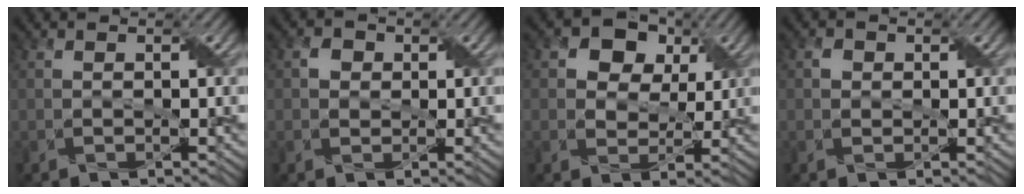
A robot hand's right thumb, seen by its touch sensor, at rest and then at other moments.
{"total": 1.8, "force": [0.2, 1.7, 0.4], "torque": [-0.011, -0.001, -0.001]}
{"total": 7.6, "force": [3.5, 5.7, 3.7], "torque": [-0.083, 0.010, 0.045]}
{"total": 1.1, "force": [0.1, 1.1, 0.1], "torque": [-0.003, -0.002, 0.000]}